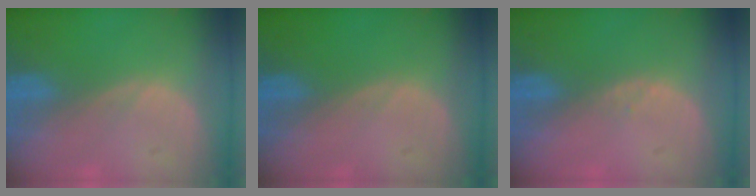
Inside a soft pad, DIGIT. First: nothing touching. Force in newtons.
{"total": 0.0}
{"total": 0.7, "press": 0.5, "slide": 0.5}